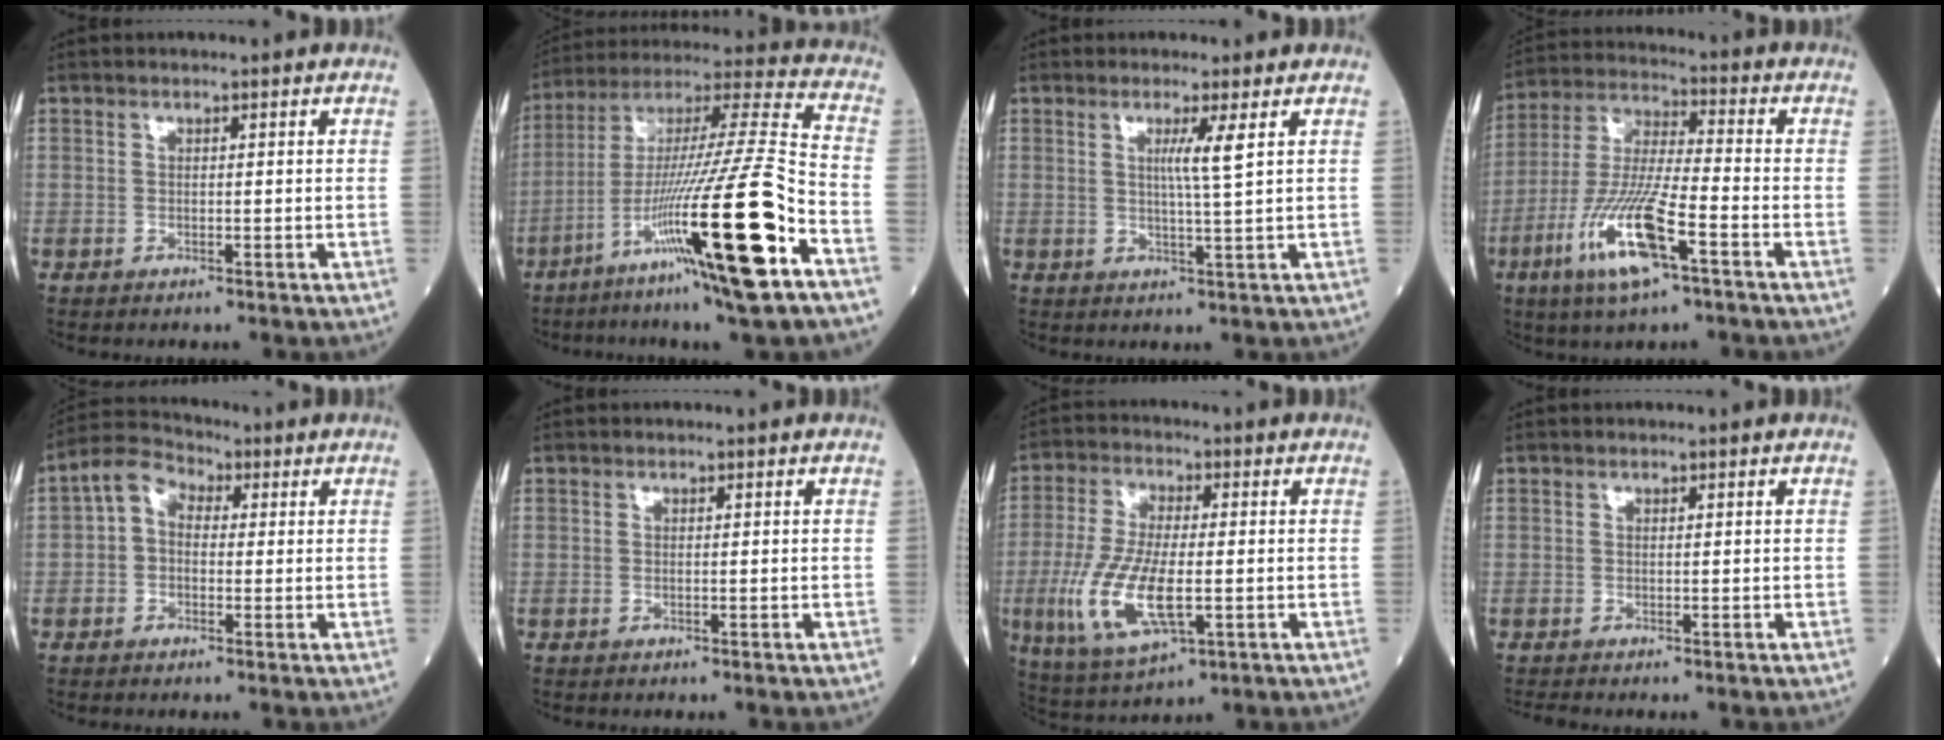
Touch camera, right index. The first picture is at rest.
{"total": 23.7, "force": [-10.0, -0.1, 21.6], "torque": [-0.367, -0.028, -0.173]}
{"total": 3.3, "force": [1.1, -1.0, 3.0], "torque": [-0.053, -0.006, 0.019]}
{"total": 13.3, "force": [-6.2, 1.7, 11.7], "torque": [-0.241, -0.016, -0.117]}
{"total": 5.3, "force": [0.4, 4.1, 3.4], "torque": [-0.069, 0.033, 0.000]}
{"total": 0.0}
{"total": 12.1, "force": [-2.4, 3.7, 11.3], "torque": [-0.247, -0.017, -0.038]}
{"total": 0.5, "force": [-0.5, -0.1, -0.1], "torque": [-0.002, -0.008, -0.009]}